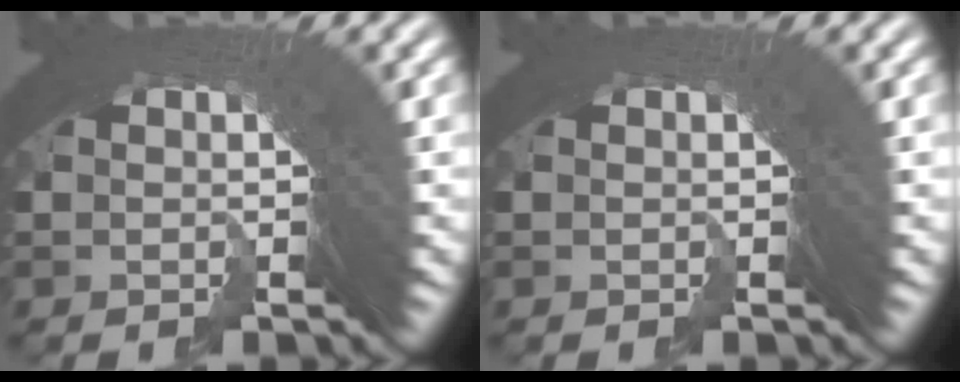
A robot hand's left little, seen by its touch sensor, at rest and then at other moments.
{"total": 0.0}